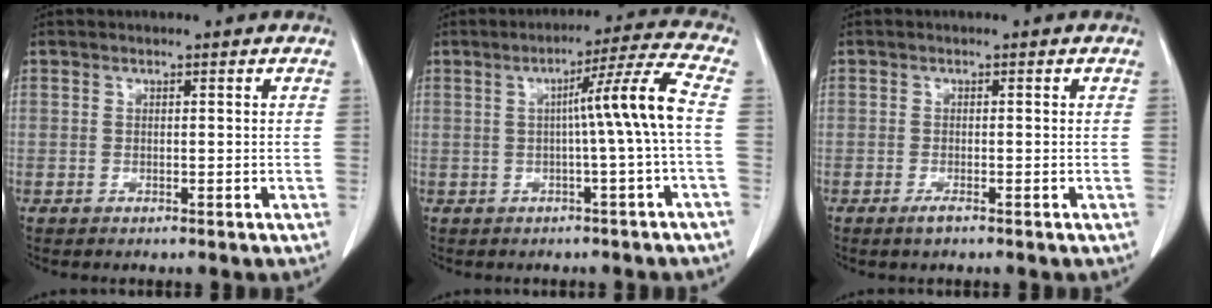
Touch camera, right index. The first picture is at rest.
{"total": 7.8, "force": [-0.2, -2.0, 7.6], "torque": [-0.116, 0.013, 0.000]}
{"total": 1.3, "force": [-0.9, 0.1, 0.9], "torque": [-0.021, -0.003, -0.016]}